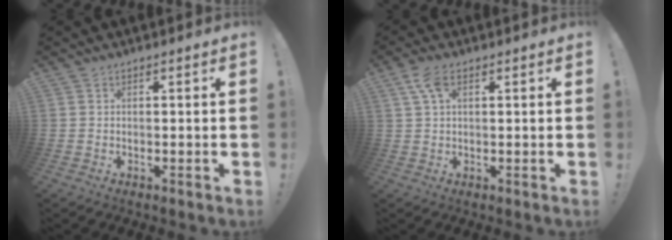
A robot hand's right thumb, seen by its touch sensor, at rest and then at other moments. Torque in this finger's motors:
{"motor_torque": [-0.39, 0.41, 0.26, -0.15, 0.02]}